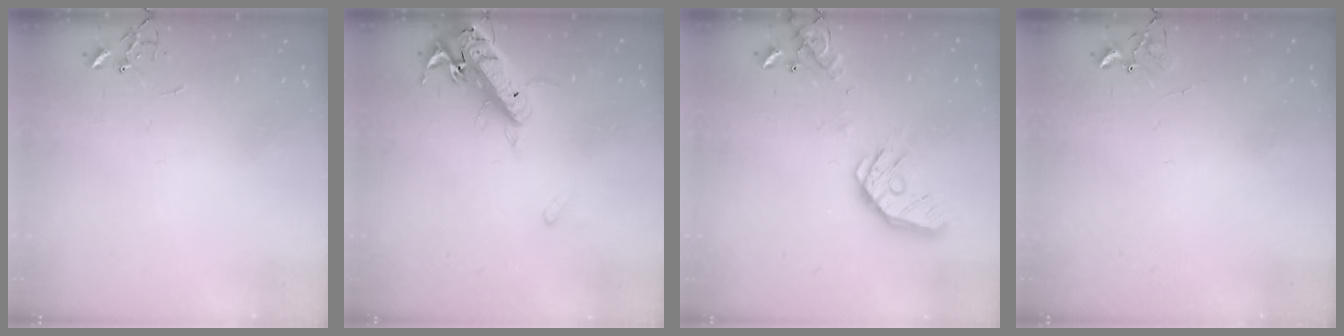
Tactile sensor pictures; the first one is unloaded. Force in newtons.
{"total": 17.3, "press": 16.9, "slide": 3.7}
{"total": 16.9, "press": 16.7, "slide": 3.0}
{"total": 6.1, "press": 6.0, "slide": 0.6}